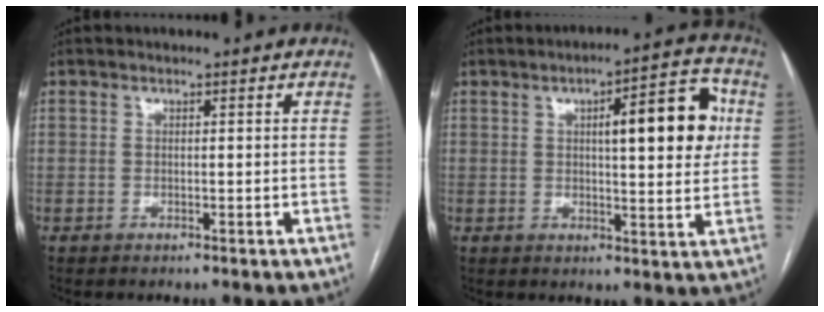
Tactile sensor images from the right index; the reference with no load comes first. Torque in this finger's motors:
{"motor_torque": [0.72, 0.30, 0.40, 0.07]}